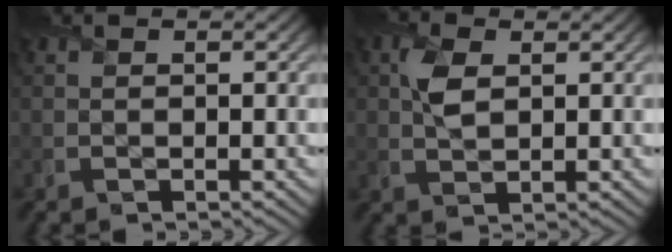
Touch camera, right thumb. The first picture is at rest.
{"total": 3.5, "force": [1.0, 2.0, 2.7], "torque": [-0.067, 0.005, 0.018]}